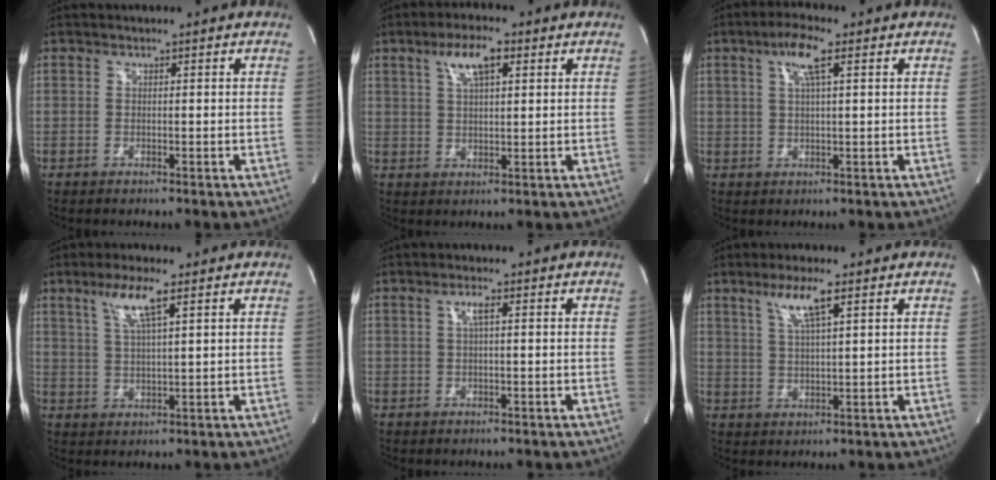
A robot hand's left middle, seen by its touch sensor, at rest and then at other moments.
{"total": 6.3, "force": [3.1, 1.5, 5.3], "torque": [-0.107, 0.009, 0.057]}
{"total": 5.3, "force": [2.3, 0.5, 4.7], "torque": [-0.098, 0.005, 0.042]}
{"total": 6.4, "force": [3.5, 0.3, 5.3], "torque": [-0.113, 0.000, 0.069]}
{"total": 1.9, "force": [0.6, 0.2, 1.8], "torque": [-0.041, 0.000, 0.011]}
{"total": 5.9, "force": [3.3, 0.2, 4.9], "torque": [-0.102, -0.001, 0.063]}